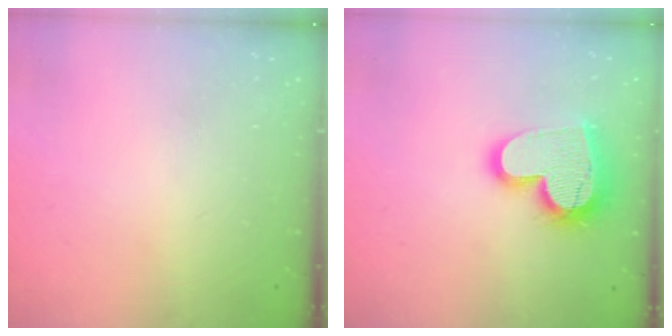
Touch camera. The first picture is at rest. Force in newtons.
{"total": 18.2, "press": 18.1, "slide": 1.5}